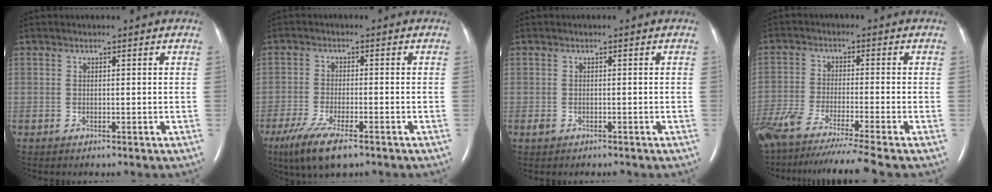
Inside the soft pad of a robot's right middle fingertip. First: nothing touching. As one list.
[{"total": 8.8, "force": [-5.8, 1.9, 6.3], "torque": [-0.121, -0.023, -0.096]}, {"total": 1.3, "force": [-0.8, 0.7, 0.7], "torque": [-0.022, -0.001, -0.009]}, {"total": 16.6, "force": [-14.0, -1.5, 8.8], "torque": [-0.157, -0.063, -0.233]}]